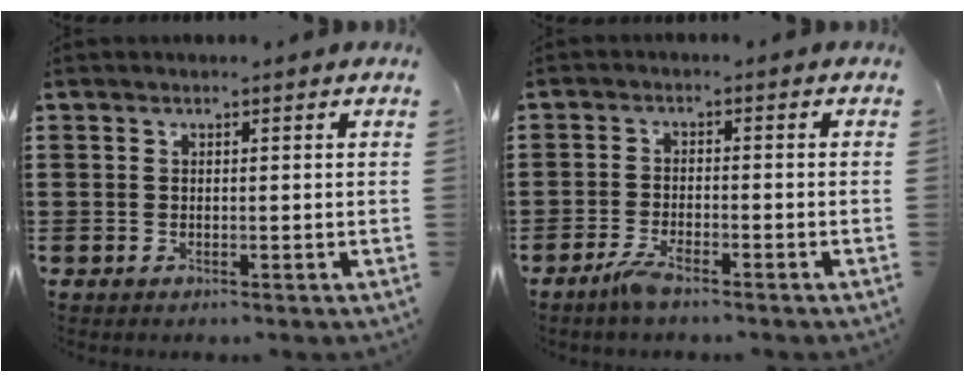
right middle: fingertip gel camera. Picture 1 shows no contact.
{"total": 3.1, "force": [-2.3, 0.5, 2.1], "torque": [-0.056, -0.004, -0.048]}